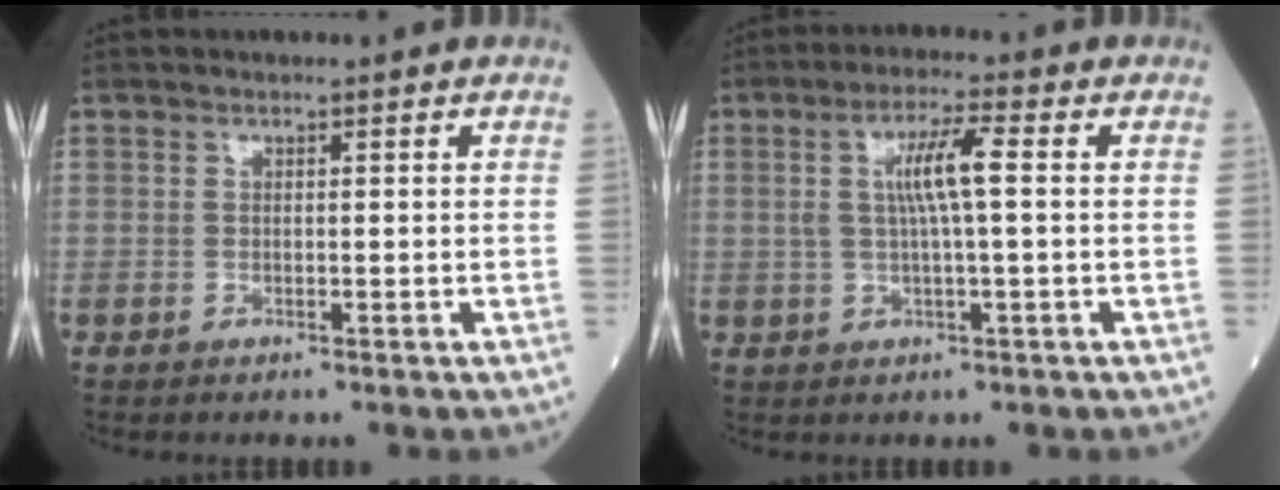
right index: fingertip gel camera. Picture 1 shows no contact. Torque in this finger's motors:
{"motor_torque": [0.54, 0.26, 0.18, 0.12]}